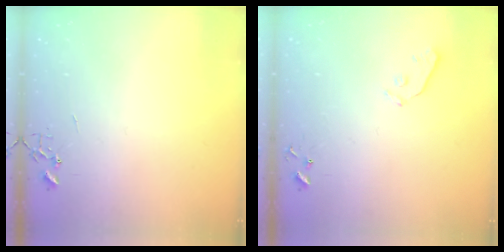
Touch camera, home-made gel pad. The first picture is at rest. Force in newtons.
{"total": 4.0, "press": 4.0, "slide": 0.5}